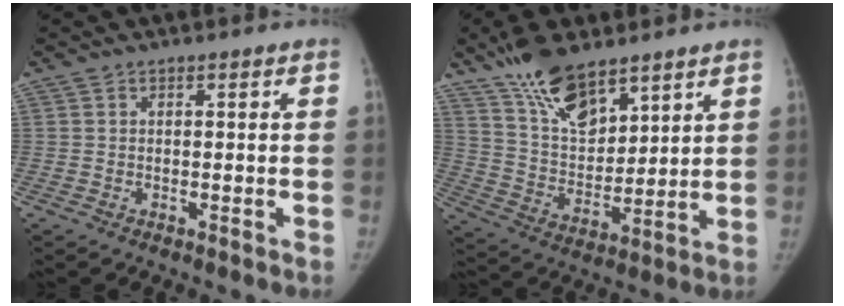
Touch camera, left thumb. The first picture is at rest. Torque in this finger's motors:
{"motor_torque": [1.41, -0.19, 1.52, -1.25, 0.38]}